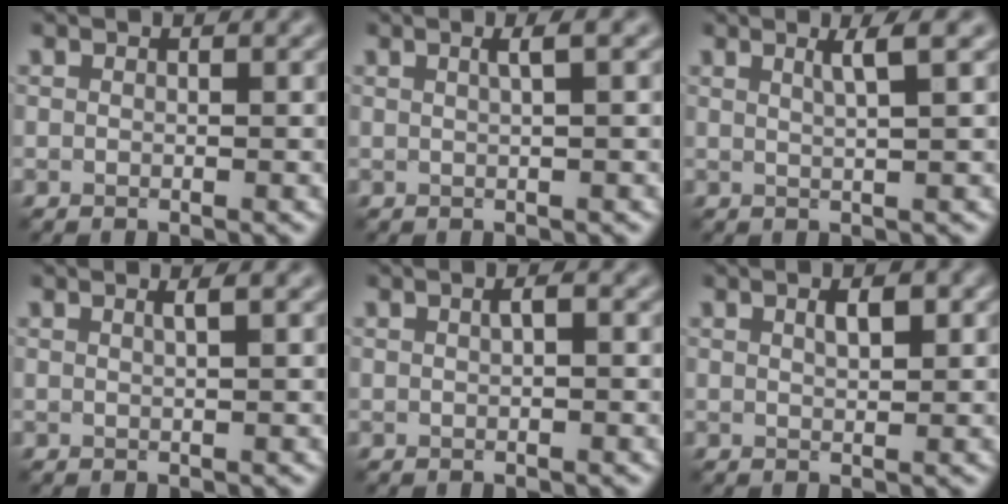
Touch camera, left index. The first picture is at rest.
{"total": 1.8, "force": [0.6, 0.5, 1.7], "torque": [-0.021, 0.009, 0.005]}
{"total": 2.4, "force": [1.1, 0.5, 2.1], "torque": [-0.023, 0.007, 0.014]}
{"total": 1.4, "force": [0.6, 0.4, 1.3], "torque": [-0.013, 0.005, 0.002]}
{"total": 0.9, "force": [0.2, 0.1, 0.8], "torque": [-0.016, 0.006, 0.004]}
{"total": 1.8, "force": [0.7, 0.5, 1.5], "torque": [-0.022, 0.002, 0.012]}